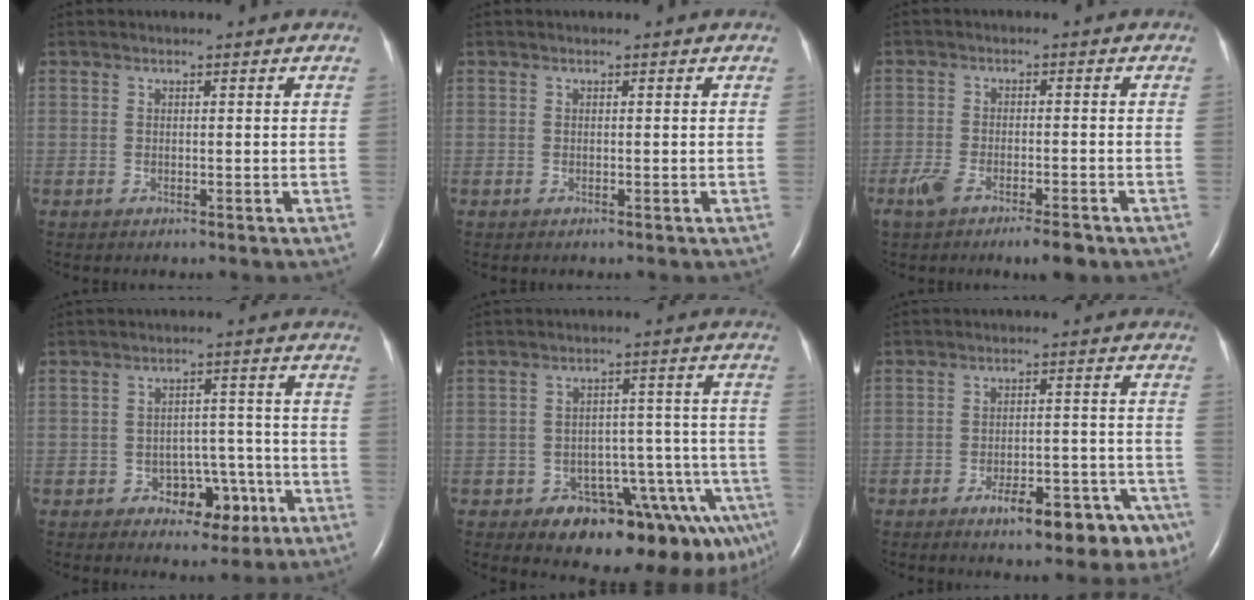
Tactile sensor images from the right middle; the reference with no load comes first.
{"total": 0.0}
{"total": 6.1, "force": [-4.1, 1.4, 4.2], "torque": [-0.080, -0.008, -0.067]}
{"total": 6.1, "force": [-3.0, 4.0, 3.5], "torque": [-0.042, 0.022, -0.036]}
{"total": 14.8, "force": [-9.4, 5.4, 10.0], "torque": [-0.048, 0.054, -0.117]}
{"total": 11.1, "force": [-7.1, 3.7, 7.7], "torque": [-0.087, 0.019, -0.095]}